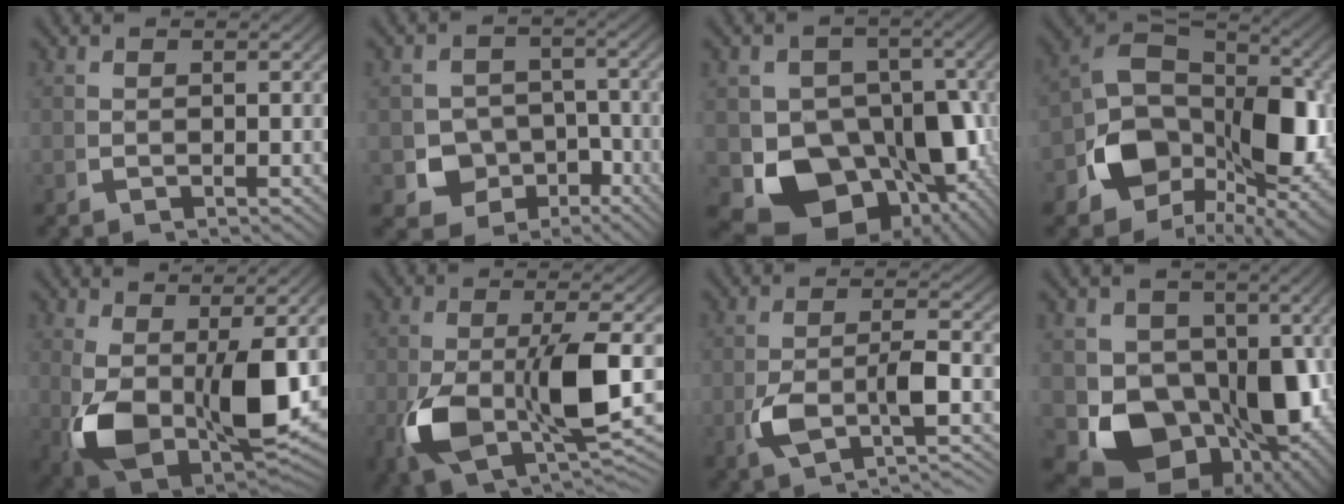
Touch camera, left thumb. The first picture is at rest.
{"total": 8.1, "force": [-3.7, 6.7, 2.7], "torque": [-0.047, -0.038, -0.055]}
{"total": 15.9, "force": [-4.0, 11.5, 10.2], "torque": [-0.214, -0.088, -0.031]}
{"total": 12.8, "force": [-2.0, 8.3, 9.5], "torque": [-0.195, -0.035, -0.031]}
{"total": 13.7, "force": [-2.4, 7.9, 10.9], "torque": [-0.237, -0.062, -0.005]}
{"total": 11.0, "force": [-2.2, 5.3, 9.3], "torque": [-0.204, -0.028, -0.024]}
{"total": 5.4, "force": [-3.0, 1.8, 4.2], "torque": [-0.091, -0.008, -0.045]}
{"total": 14.8, "force": [-2.5, 11.0, 9.5], "torque": [-0.201, -0.086, -0.010]}